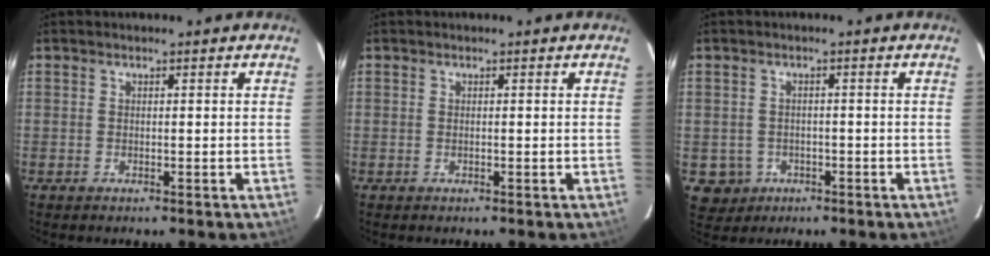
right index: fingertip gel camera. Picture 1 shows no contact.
{"total": 0.0}
{"total": 4.9, "force": [-1.5, 4.6, 0.5], "torque": [-0.021, 0.011, -0.013]}